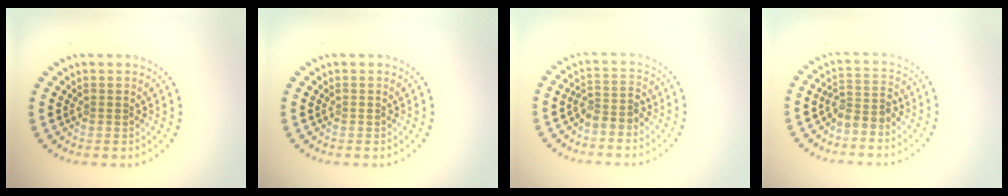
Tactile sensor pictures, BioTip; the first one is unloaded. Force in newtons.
{"total": 0.0}
{"total": 2.2, "press": 1.8, "slide": 1.3}
{"total": 2.4, "press": 1.9, "slide": 1.5}